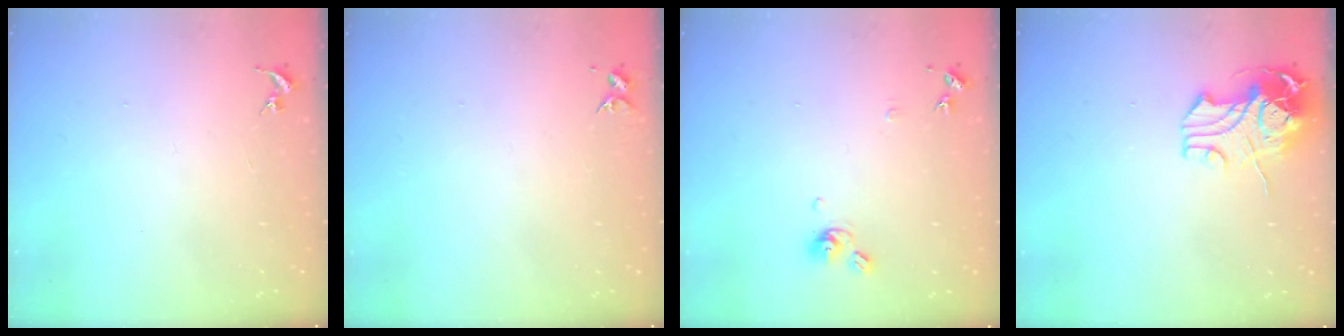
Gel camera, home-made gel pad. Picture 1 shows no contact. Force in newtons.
{"total": 3.3, "press": 3.3, "slide": 0.4}
{"total": 7.9, "press": 7.9, "slide": 0.8}
{"total": 11.8, "press": 11.7, "slide": 2.1}